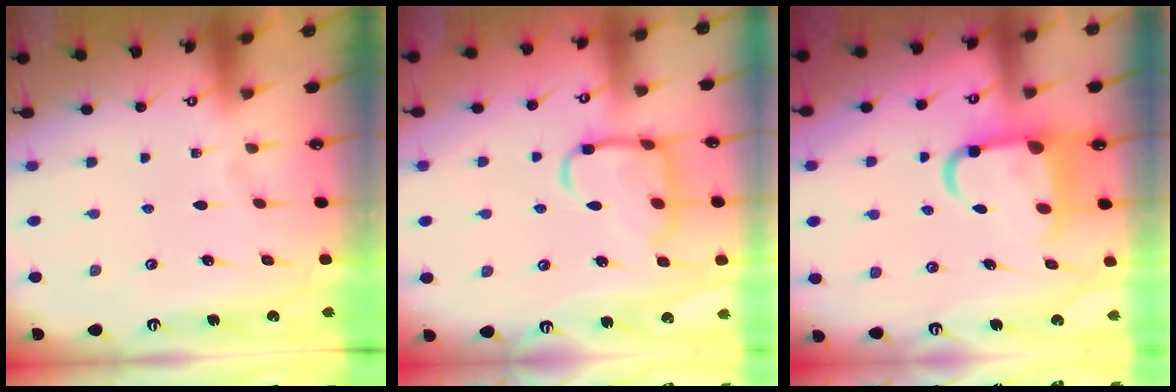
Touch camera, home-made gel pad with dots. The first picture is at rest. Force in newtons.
{"total": 12.4, "press": 12.4, "slide": 0.8}
{"total": 9.9, "press": 9.7, "slide": 1.7}